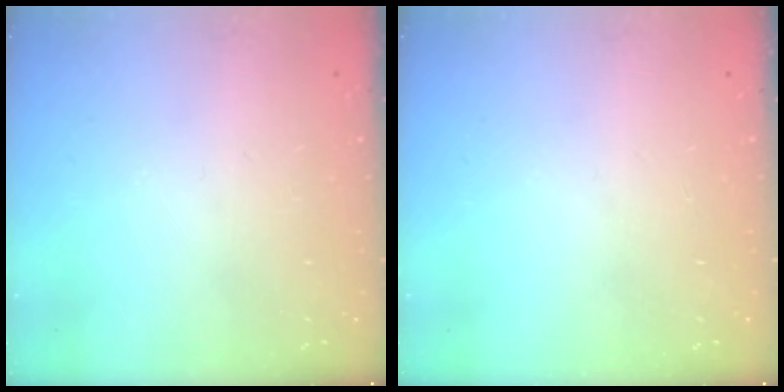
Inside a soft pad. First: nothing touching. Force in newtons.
{"total": 0.0}